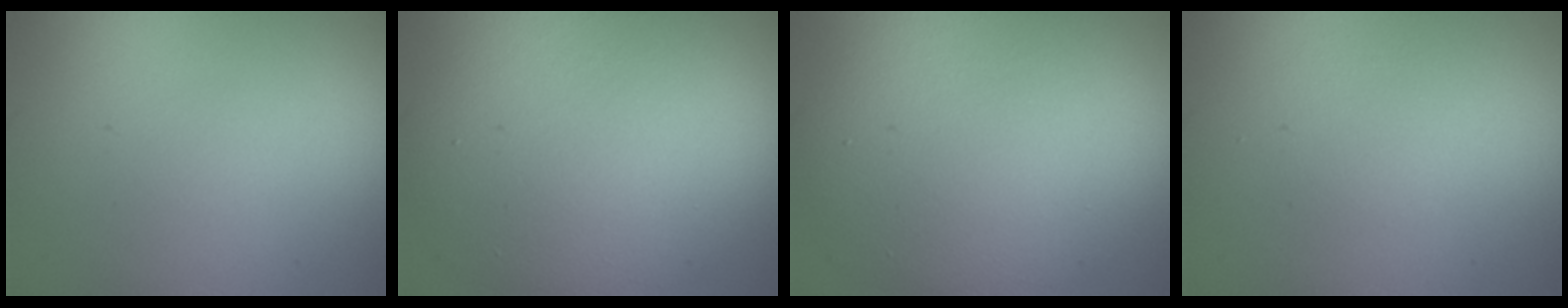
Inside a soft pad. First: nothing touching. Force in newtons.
{"total": 10.5, "press": 10.5, "slide": 1.1}
{"total": 10.1, "press": 10.0, "slide": 1.1}
{"total": 1.5, "press": 1.5, "slide": 0.0}